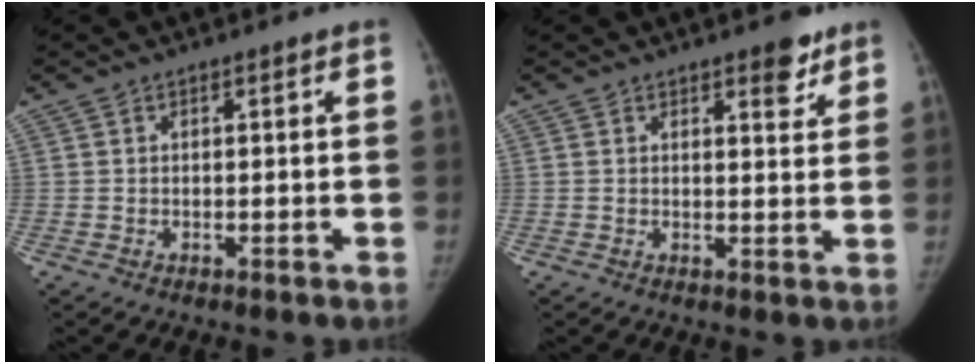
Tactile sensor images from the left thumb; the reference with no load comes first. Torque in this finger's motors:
{"motor_torque": [0.51, -0.39, 0.86, -0.50, 0.12]}